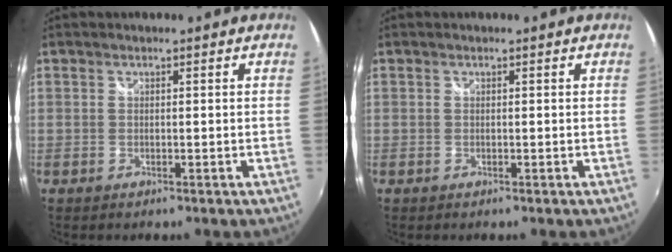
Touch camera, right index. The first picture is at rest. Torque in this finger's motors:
{"motor_torque": [0.00, 0.00, 0.00, 0.01]}